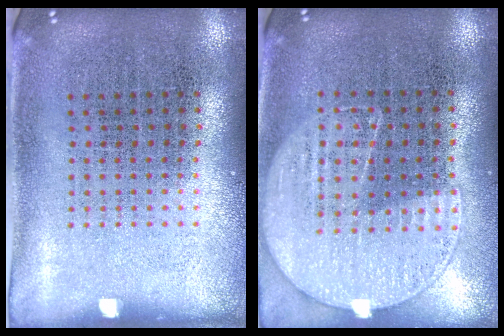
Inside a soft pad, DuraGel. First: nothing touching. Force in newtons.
{"total": 1.1, "press": 1.0, "slide": 0.6}